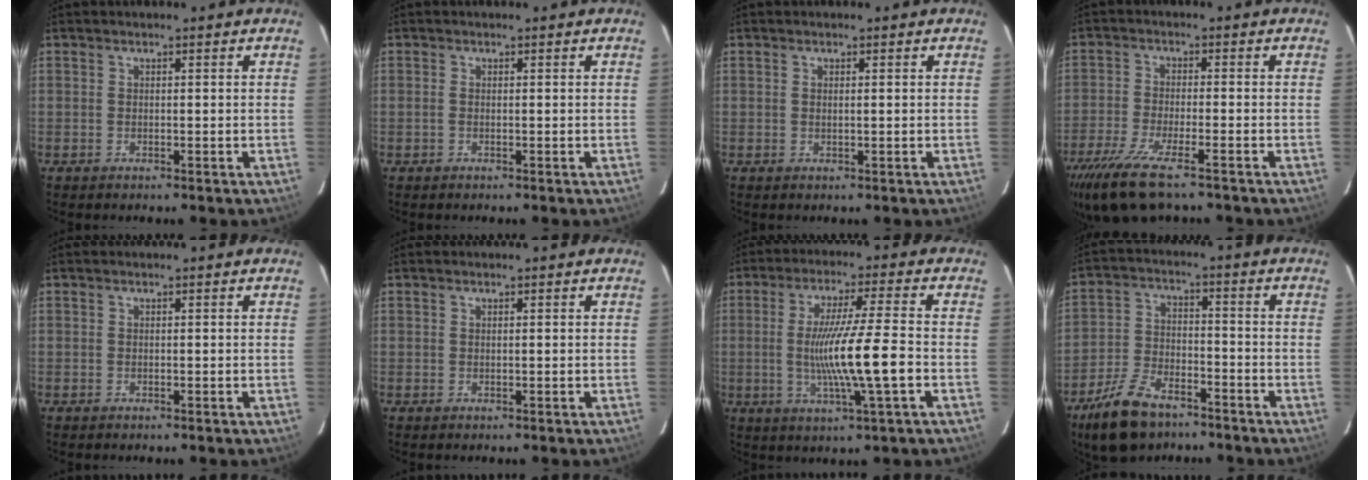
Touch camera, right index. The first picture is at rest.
{"total": 0.7, "force": [-0.1, 0.1, 0.7], "torque": [-0.016, 0.001, -0.004]}
{"total": 0.8, "force": [0.2, 0.0, 0.7], "torque": [-0.016, 0.000, 0.004]}
{"total": 12.2, "force": [-8.9, 2.4, 7.9], "torque": [-0.182, -0.047, -0.165]}
{"total": 0.0}
{"total": 0.0}
{"total": 12.1, "force": [-2.3, -0.7, 11.8], "torque": [-0.210, -0.018, -0.035]}
{"total": 12.4, "force": [-8.9, 5.8, 6.4], "torque": [-0.152, -0.006, -0.161]}